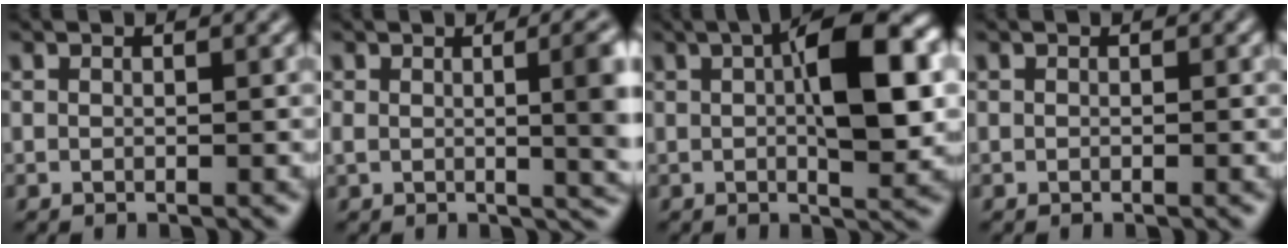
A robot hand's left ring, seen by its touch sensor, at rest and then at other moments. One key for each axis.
{"total": 8.4, "fx": 0.9, "fy": 3.9, "fz": 7.4, "tx": -0.053, "ty": 0.007, "tz": 0.020}
{"total": 8.5, "fx": 1.5, "fy": 2.6, "fz": 7.9, "tx": -0.111, "ty": 0.016, "tz": 0.024}
{"total": 0.0}